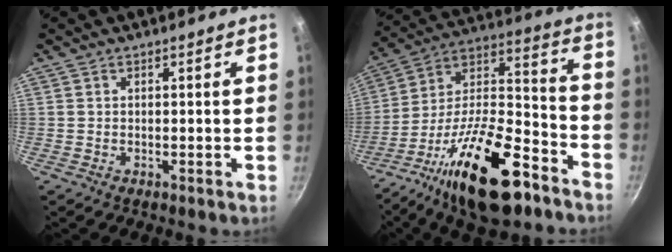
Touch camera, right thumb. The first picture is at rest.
{"total": 25.6, "force": [-14.6, 9.9, 18.5], "torque": [-0.280, 0.080, -0.245]}